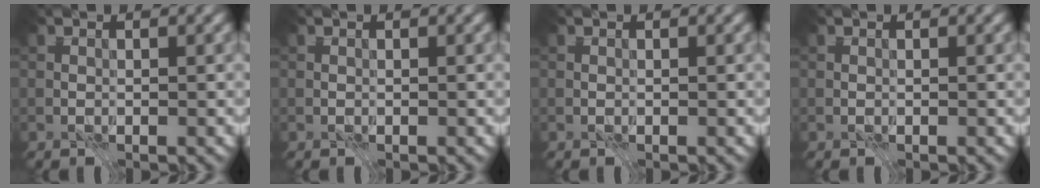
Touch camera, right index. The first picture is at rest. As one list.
[{"total": 0.0}, {"total": 0.0}, {"total": 0.0}]